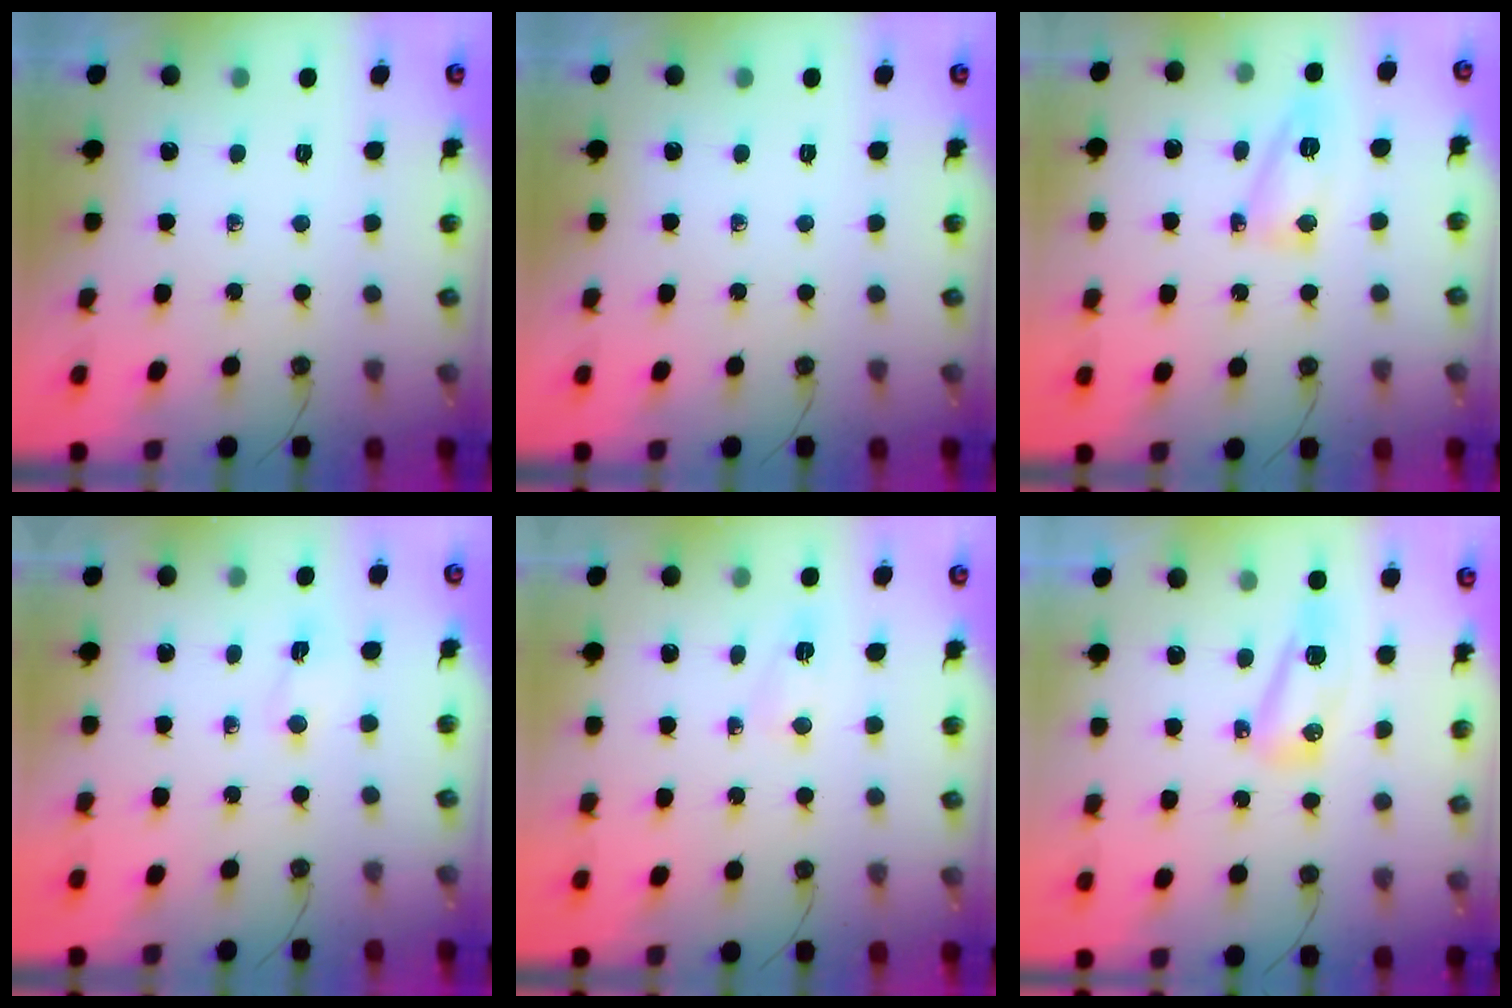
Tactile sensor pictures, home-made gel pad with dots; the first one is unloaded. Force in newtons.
{"total": 0.0}
{"total": 7.2, "press": 7.2, "slide": 1.0}
{"total": 2.3, "press": 2.2, "slide": 0.7}
{"total": 4.3, "press": 3.6, "slide": 2.5}
{"total": 7.5, "press": 7.5, "slide": 0.9}